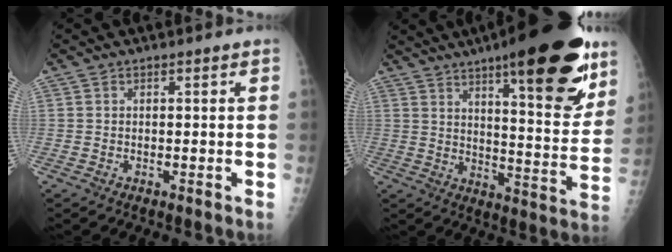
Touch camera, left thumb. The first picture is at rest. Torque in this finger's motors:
{"motor_torque": [2.13, 0.86, 1.65, -1.12, 0.18]}